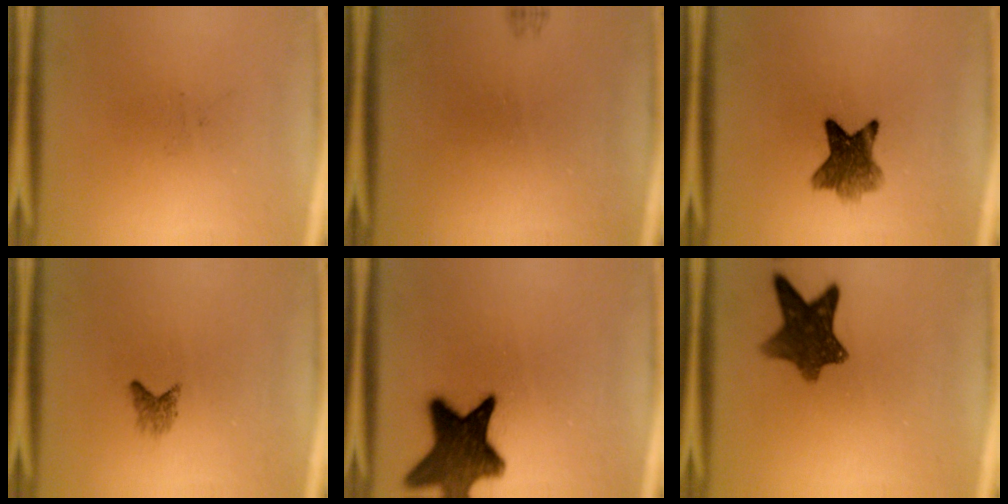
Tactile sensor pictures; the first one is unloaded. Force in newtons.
{"total": 0.7}
{"total": 7.2}
{"total": 1.4}
{"total": 14.3}
{"total": 9.3}